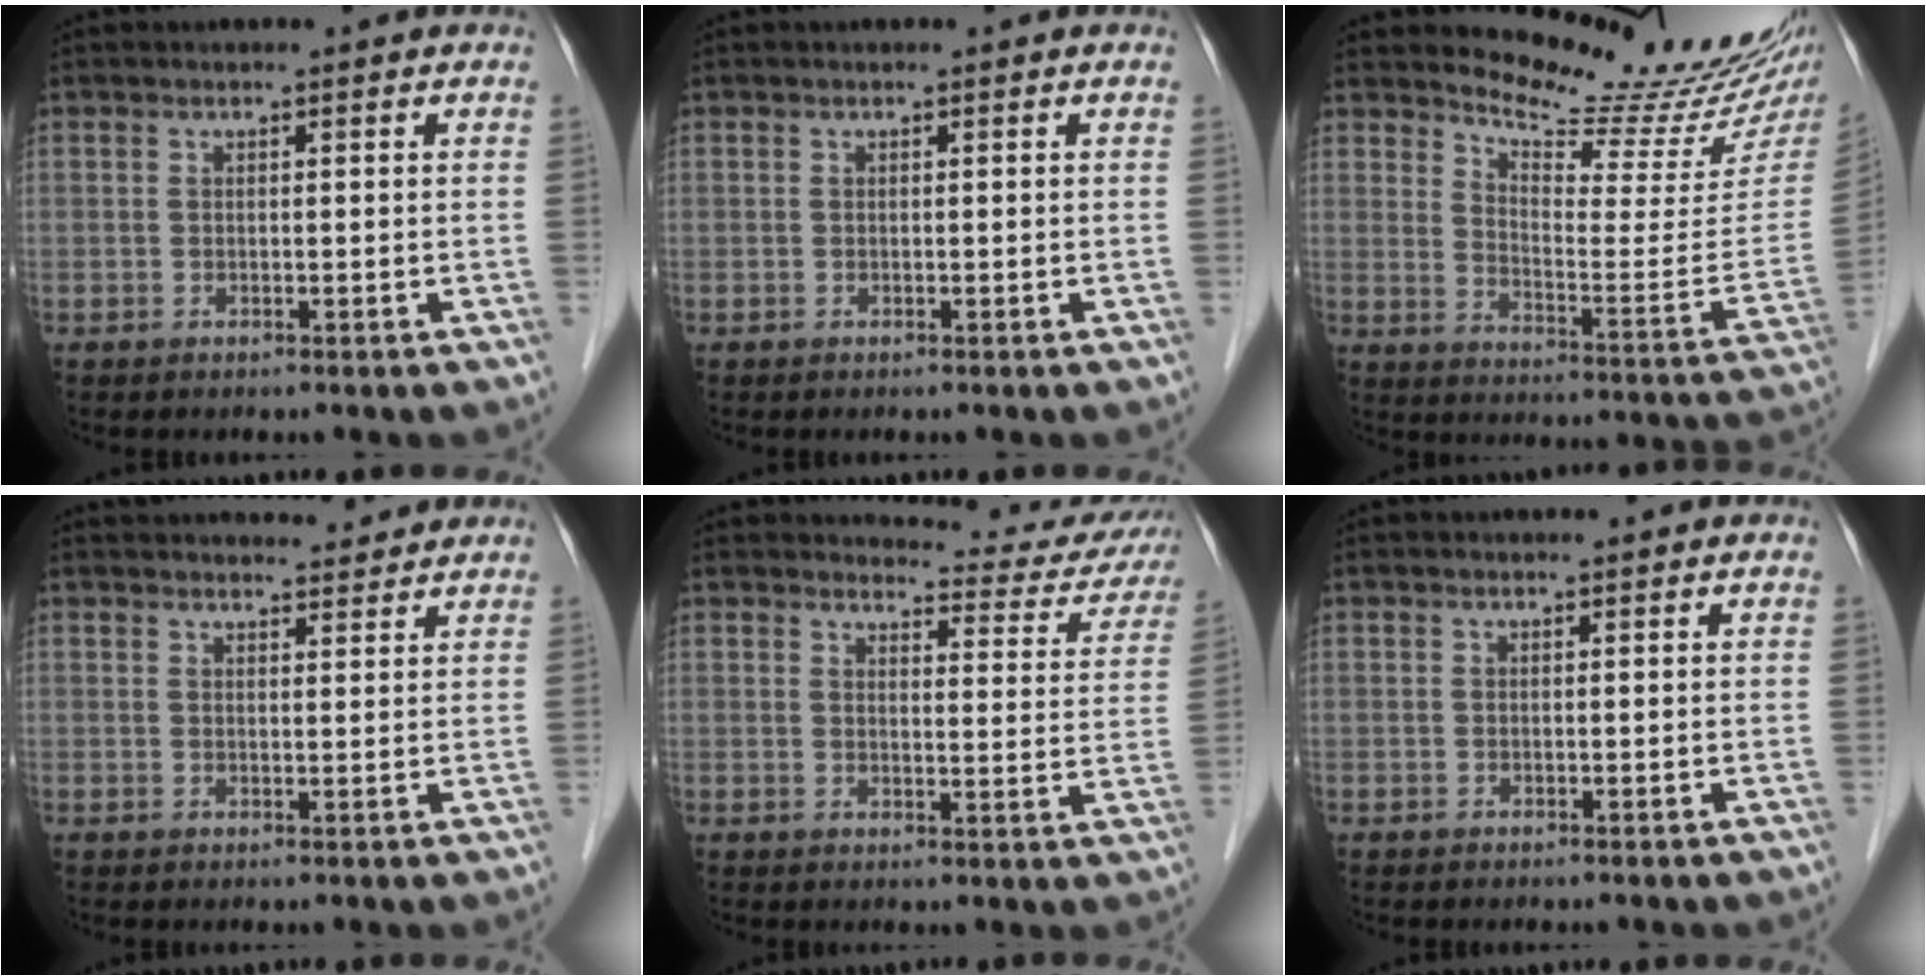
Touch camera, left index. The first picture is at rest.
{"total": 0.0}
{"total": 16.7, "force": [15.8, 0.7, 5.2], "torque": [-0.085, -0.098, 0.207]}
{"total": 6.7, "force": [6.5, 1.3, 1.2], "torque": [-0.007, 0.016, 0.077]}
{"total": 11.7, "force": [11.5, 2.0, 0.6], "torque": [0.014, -0.045, 0.113]}
{"total": 0.0}